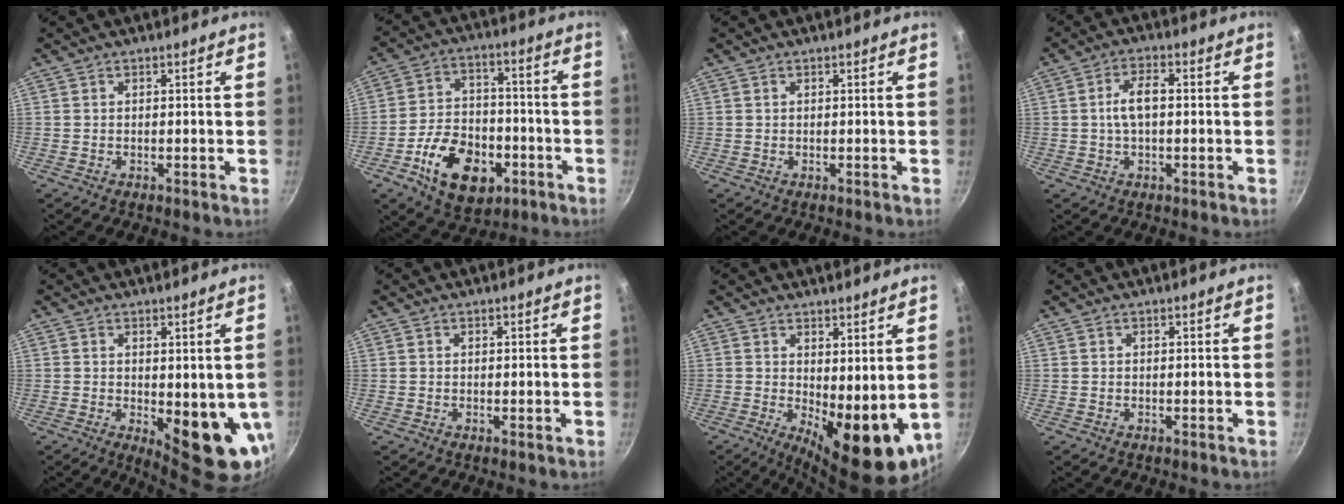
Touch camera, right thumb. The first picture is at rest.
{"total": 16.0, "force": [-6.5, 10.5, 10.3], "torque": [-0.143, 0.035, -0.102]}
{"total": 0.0}
{"total": 5.5, "force": [0.1, 2.6, 4.8], "torque": [-0.094, 0.017, -0.003]}
{"total": 10.5, "force": [-0.9, 4.3, 9.5], "torque": [-0.102, -0.013, 0.003]}
{"total": 0.0}
{"total": 12.7, "force": [0.8, 5.3, 11.5], "torque": [-0.124, -0.026, 0.028]}
{"total": 0.0}